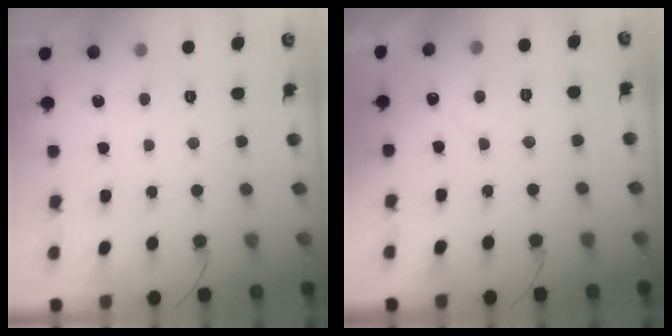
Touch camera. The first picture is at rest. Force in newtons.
{"total": 2.7, "press": 2.7, "slide": 0.0}